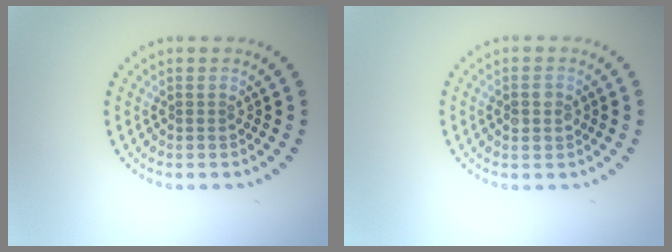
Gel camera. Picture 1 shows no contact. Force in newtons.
{"total": 1.9, "press": 1.9, "slide": 0.1}